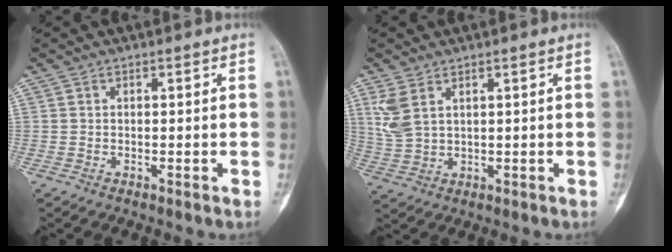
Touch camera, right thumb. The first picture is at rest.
{"total": 5.5, "force": [2.6, 3.1, 3.8], "torque": [-0.083, 0.000, 0.064]}